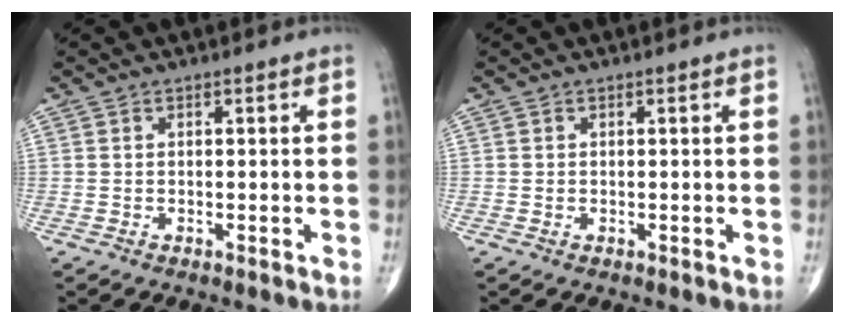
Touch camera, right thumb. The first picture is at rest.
{"total": 0.0}